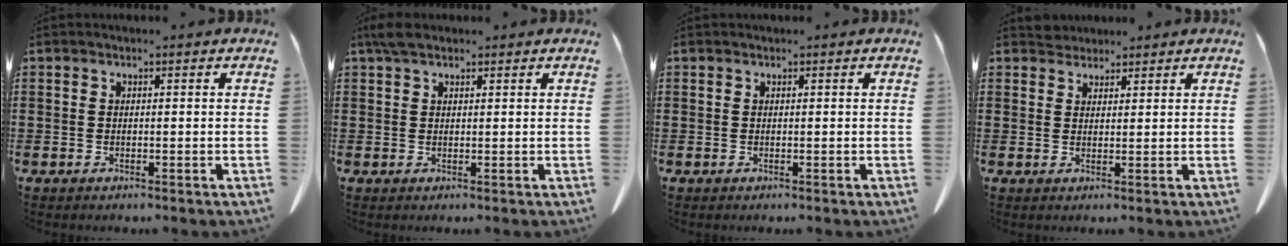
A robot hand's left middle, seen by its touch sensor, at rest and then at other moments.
{"total": 2.5, "force": [1.9, 1.1, 1.3], "torque": [-0.031, 0.004, 0.037]}
{"total": 0.0}
{"total": 2.2, "force": [2.1, 0.6, -0.2], "torque": [0.005, -0.004, 0.043]}